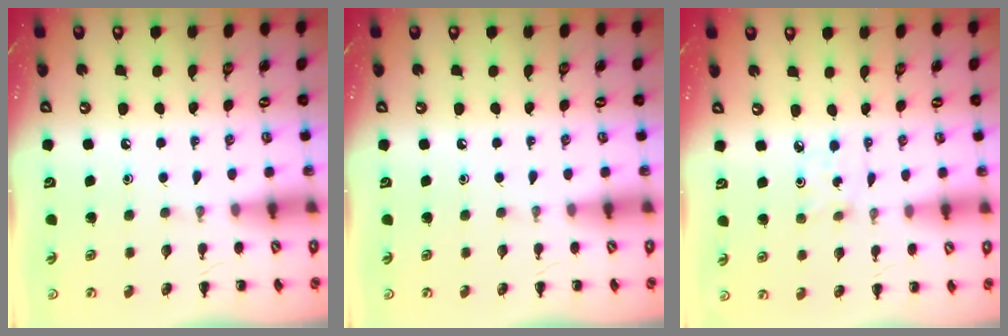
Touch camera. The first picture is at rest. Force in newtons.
{"total": 0.0}
{"total": 1.7, "press": 1.6, "slide": 0.6}